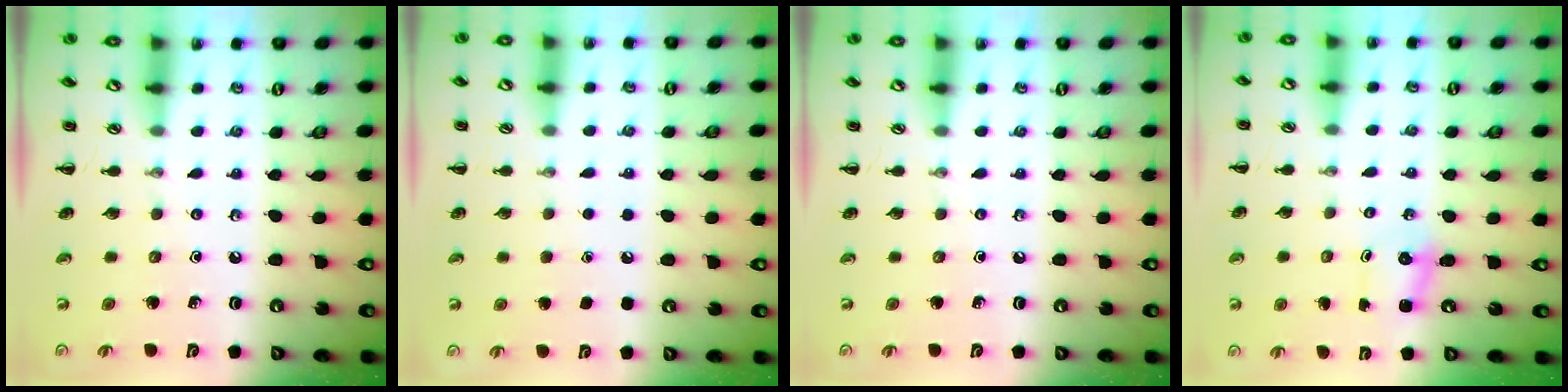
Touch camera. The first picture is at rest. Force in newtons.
{"total": 1.9, "press": 1.9, "slide": 0.2}
{"total": 0.0}
{"total": 2.2, "press": 2.1, "slide": 0.8}